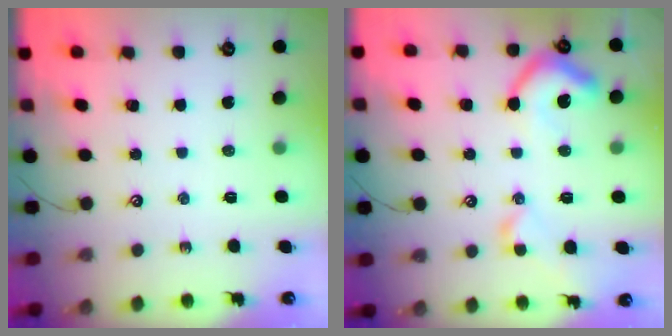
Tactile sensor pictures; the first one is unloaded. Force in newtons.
{"total": 9.8, "press": 9.6, "slide": 1.5}